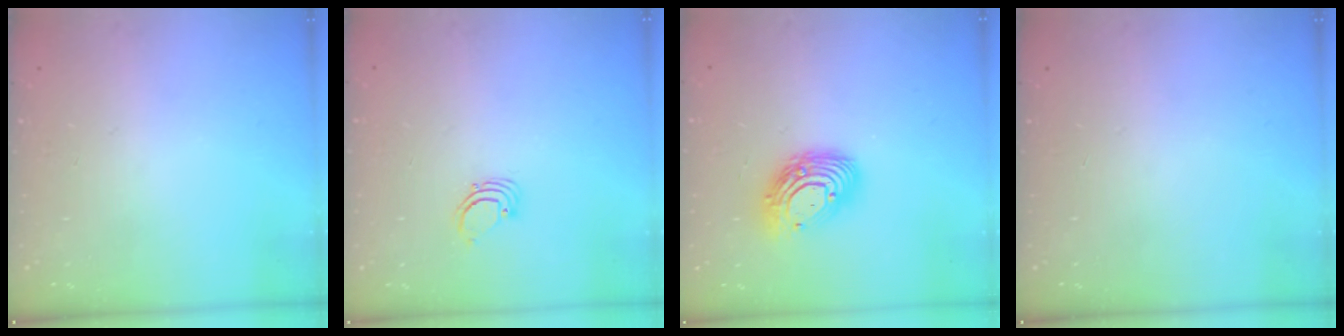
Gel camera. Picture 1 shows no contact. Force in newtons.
{"total": 2.2, "press": 2.2, "slide": 0.2}
{"total": 13.0, "press": 12.9, "slide": 1.2}
{"total": 0.0}